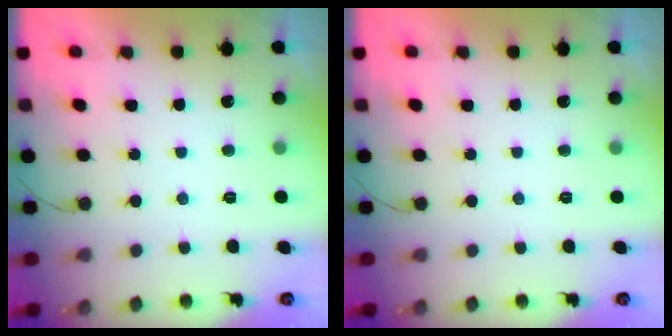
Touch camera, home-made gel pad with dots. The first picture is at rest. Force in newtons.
{"total": 0.0}